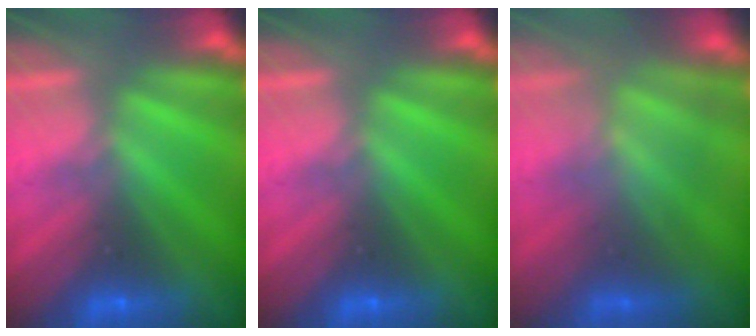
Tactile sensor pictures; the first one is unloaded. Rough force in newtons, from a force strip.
{"total": 0.0}
{"total": 3.3}